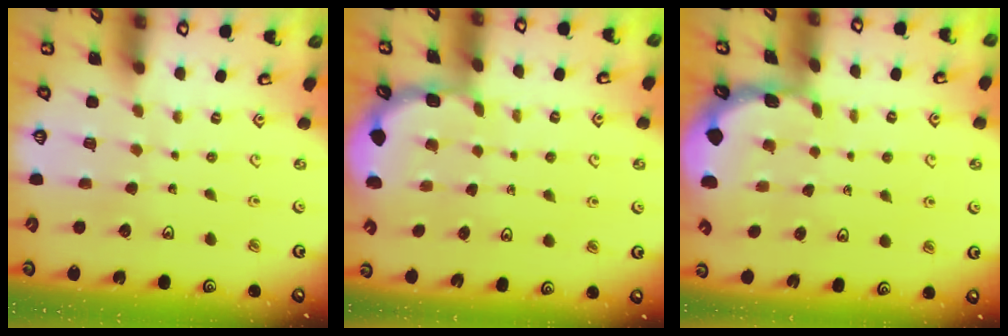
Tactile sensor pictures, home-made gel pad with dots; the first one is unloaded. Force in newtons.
{"total": 1.9, "press": 1.9, "slide": 0.3}
{"total": 1.5, "press": 1.5, "slide": 0.1}